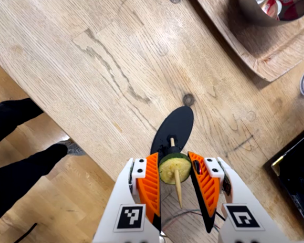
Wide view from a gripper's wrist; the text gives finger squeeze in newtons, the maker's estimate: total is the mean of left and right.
{"total": 10.3, "left": 10.0, "right": 10.6}